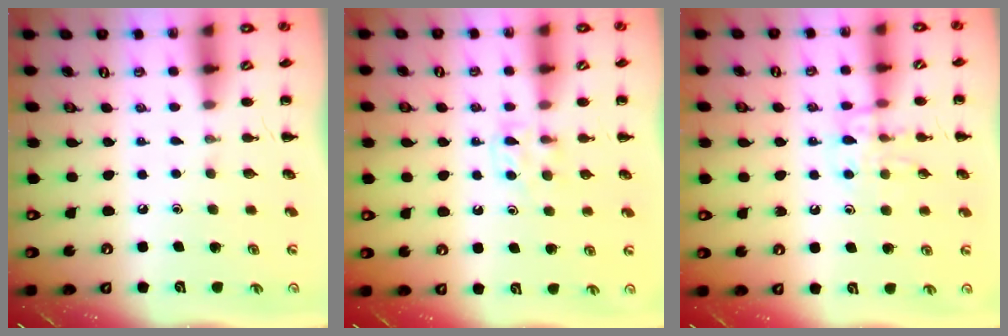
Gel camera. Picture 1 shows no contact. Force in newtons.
{"total": 3.3, "press": 3.0, "slide": 1.3}
{"total": 11.0, "press": 11.0, "slide": 0.7}